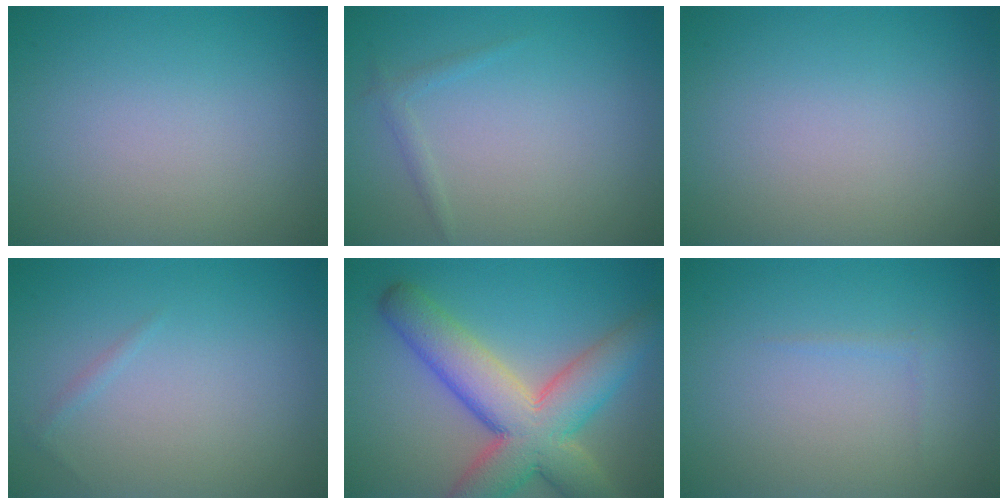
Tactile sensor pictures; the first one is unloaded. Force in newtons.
{"total": 0.9, "press": 0.9, "slide": 0.1}
{"total": 0.0}
{"total": 0.5, "press": 0.5, "slide": 0.0}
{"total": 10.1, "press": 10.1, "slide": 0.3}
{"total": 0.5, "press": 0.5, "slide": 0.1}